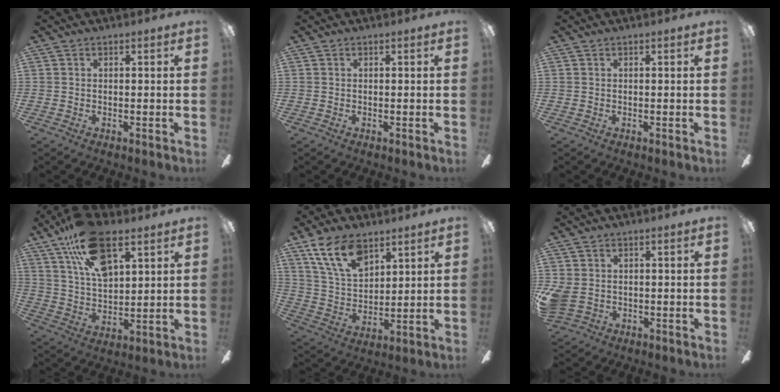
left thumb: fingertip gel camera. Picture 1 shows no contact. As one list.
[{"total": 0.0}, {"total": 0.0}, {"total": 17.4, "force": [10.2, 8.6, 11.1], "torque": [-0.189, -0.030, 0.180]}, {"total": 14.0, "force": [9.0, 7.4, 7.7], "torque": [-0.150, -0.026, 0.172]}, {"total": 4.7, "force": [-0.2, 3.8, 2.8], "torque": [-0.076, 0.001, -0.004]}]